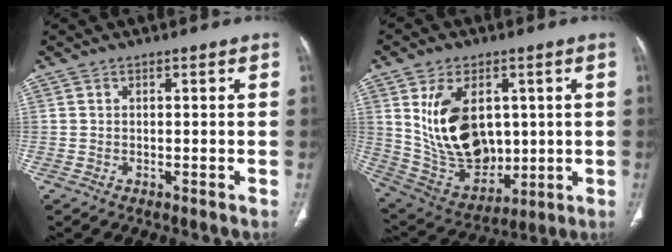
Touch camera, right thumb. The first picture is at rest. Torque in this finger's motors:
{"motor_torque": [-0.62, 1.70, 1.25, 0.21, 0.12]}